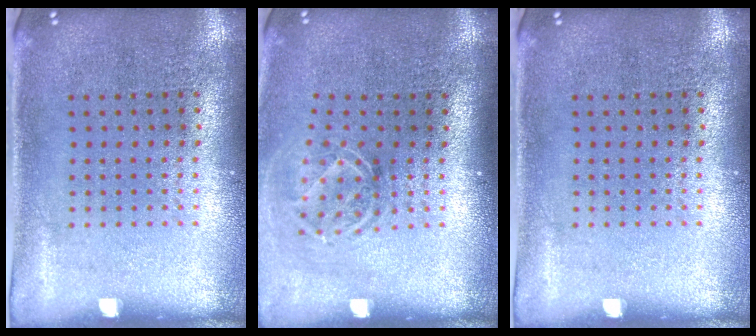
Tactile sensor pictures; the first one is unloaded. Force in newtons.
{"total": 1.7, "press": 1.3, "slide": 1.2}
{"total": 0.0}